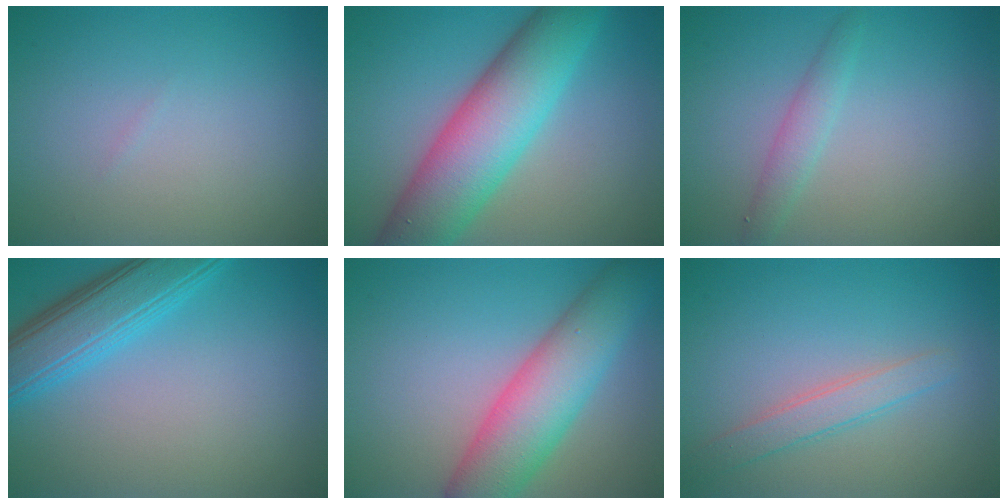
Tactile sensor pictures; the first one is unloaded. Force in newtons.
{"total": 10.1, "press": 10.1, "slide": 0.3}
{"total": 1.9, "press": 1.9, "slide": 0.1}
{"total": 5.7, "press": 5.7, "slide": 0.1}
{"total": 7.7, "press": 7.7, "slide": 0.2}
{"total": 2.3, "press": 2.3, "slide": 0.1}